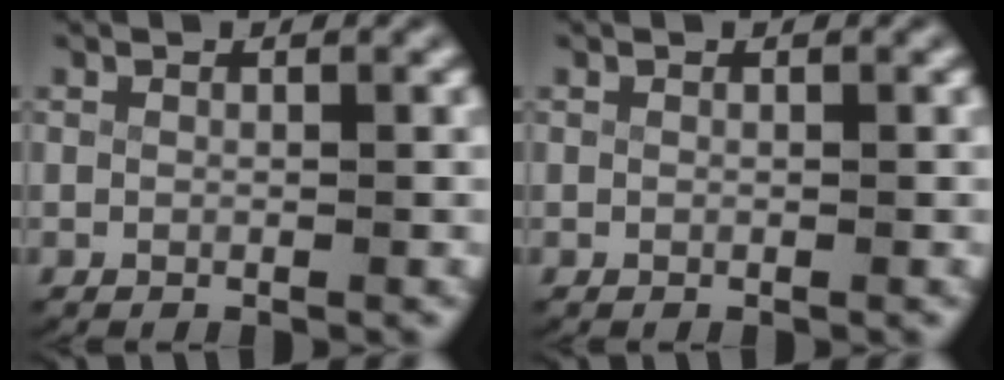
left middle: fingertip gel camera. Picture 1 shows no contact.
{"total": 0.0}